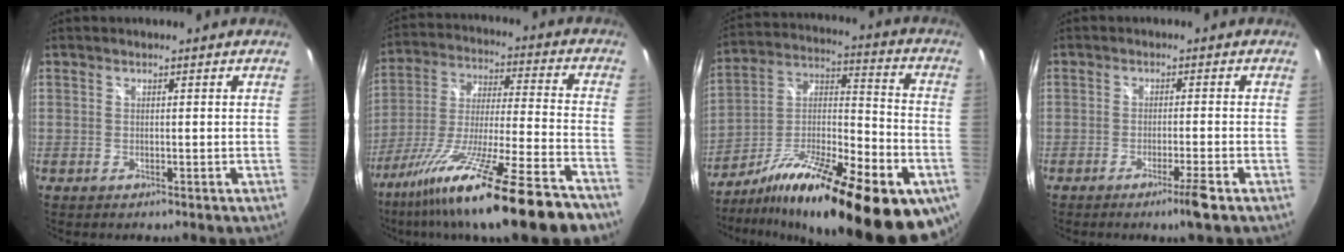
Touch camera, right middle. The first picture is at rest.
{"total": 24.4, "force": [-17.7, 0.5, 16.8], "torque": [-0.303, -0.074, -0.291]}
{"total": 31.0, "force": [-18.4, 8.8, 23.4], "torque": [-0.357, -0.010, -0.283]}
{"total": 3.7, "force": [-2.3, -0.7, 2.9], "torque": [-0.056, -0.003, -0.039]}